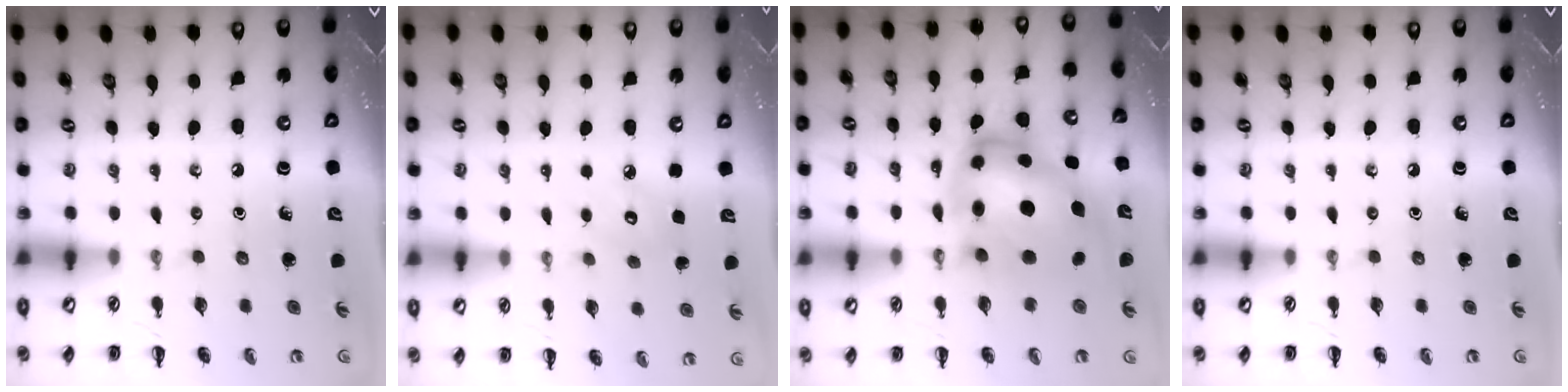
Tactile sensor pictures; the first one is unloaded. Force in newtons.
{"total": 3.8, "press": 3.7, "slide": 0.9}
{"total": 13.1, "press": 12.8, "slide": 3.2}
{"total": 0.0}